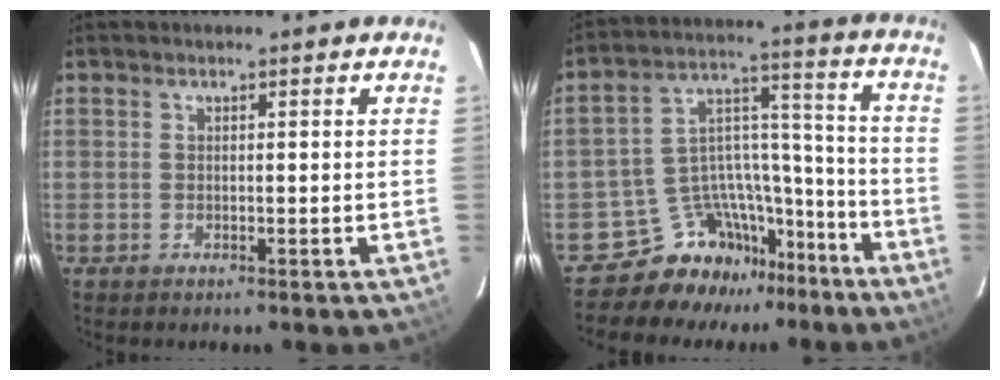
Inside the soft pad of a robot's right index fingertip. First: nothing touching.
{"total": 12.6, "force": [-10.9, 6.3, 1.3], "torque": [-0.020, 0.076, -0.178]}